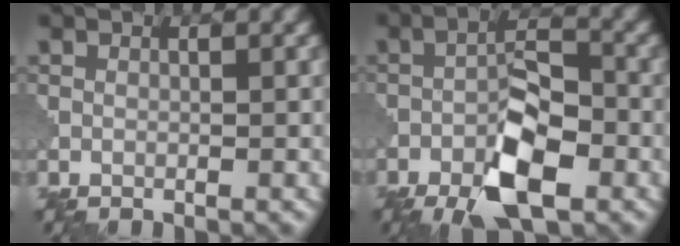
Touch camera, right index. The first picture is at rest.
{"total": 7.7, "force": [-4.0, 2.7, 6.0], "torque": [-0.093, 0.006, -0.077]}